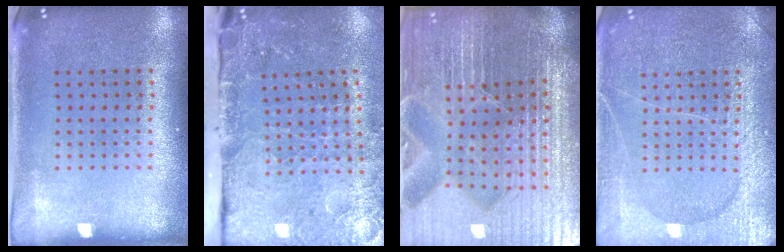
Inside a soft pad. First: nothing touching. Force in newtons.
{"total": 3.7, "press": 3.4, "slide": 1.5}
{"total": 7.0, "press": 6.1, "slide": 3.4}
{"total": 5.5, "press": 5.5, "slide": 0.7}